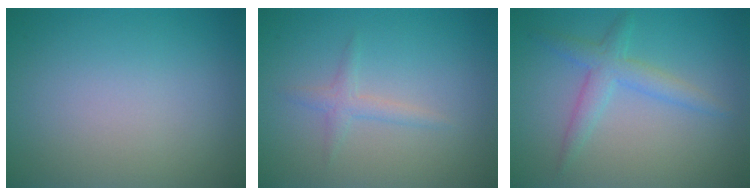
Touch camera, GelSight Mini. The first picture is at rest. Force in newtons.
{"total": 1.5, "press": 1.5, "slide": 0.0}
{"total": 2.8, "press": 2.8, "slide": 0.1}